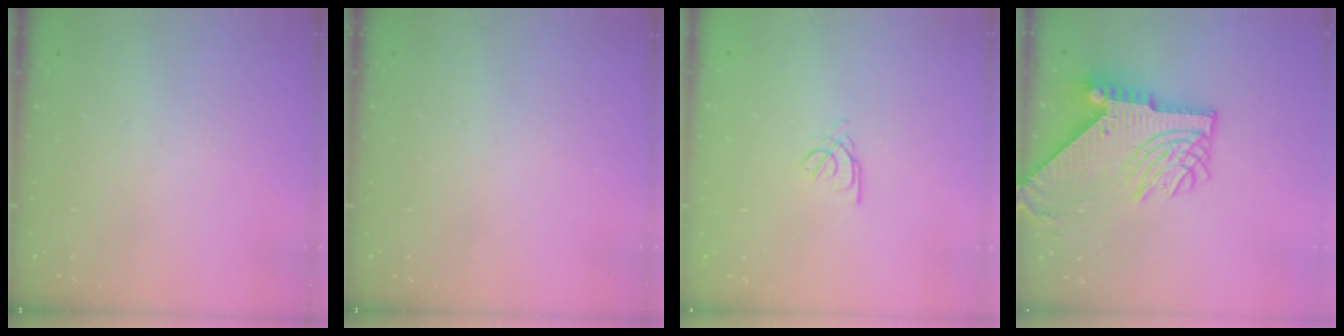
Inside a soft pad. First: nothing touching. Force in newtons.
{"total": 0.0}
{"total": 2.2, "press": 2.2, "slide": 0.6}
{"total": 14.3, "press": 14.3, "slide": 1.5}